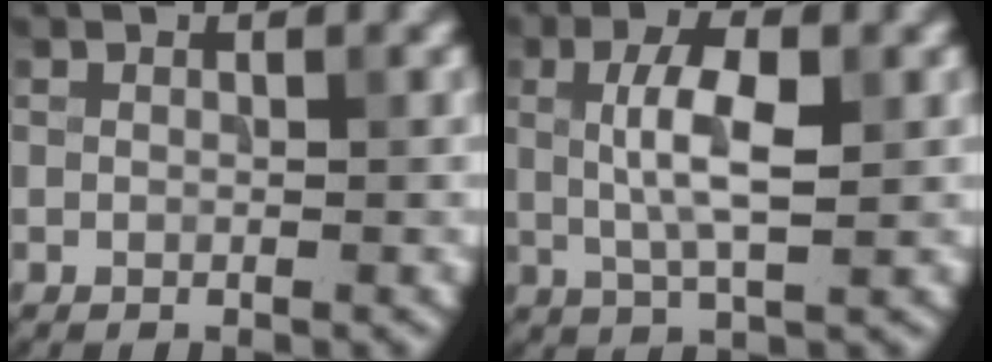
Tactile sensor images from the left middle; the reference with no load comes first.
{"total": 4.9, "force": [0.7, 1.5, 4.6], "torque": [-0.093, 0.004, 0.011]}